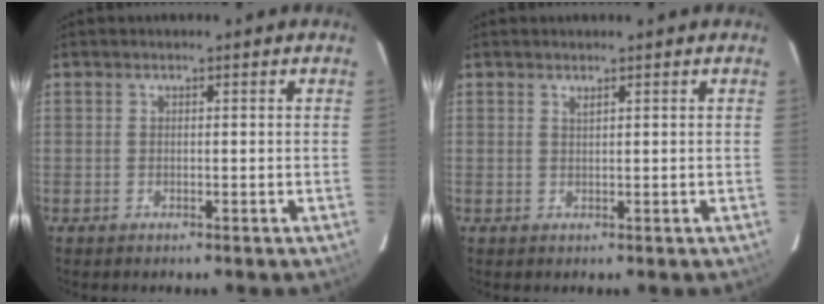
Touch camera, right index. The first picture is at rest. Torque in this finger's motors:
{"motor_torque": [-0.12, -0.05, -0.04, 0.01]}